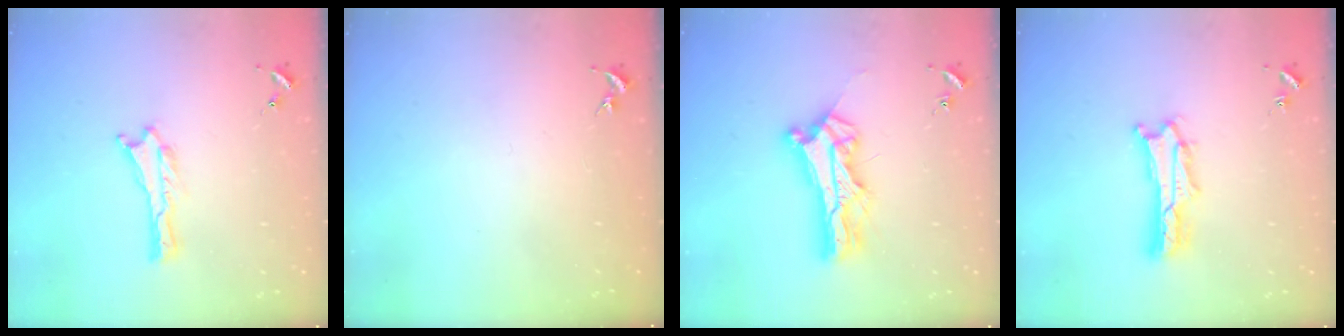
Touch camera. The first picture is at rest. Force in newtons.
{"total": 0.0}
{"total": 9.8, "press": 9.8, "slide": 0.8}
{"total": 2.7, "press": 2.7, "slide": 0.4}